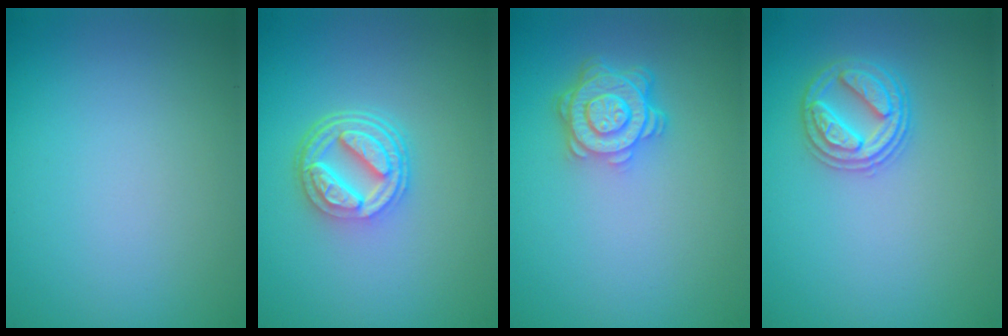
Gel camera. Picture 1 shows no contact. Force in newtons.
{"total": 5.2, "press": 3.8, "slide": 3.6}
{"total": 4.7, "press": 3.7, "slide": 3.0}
{"total": 2.9, "press": 2.9, "slide": 0.4}